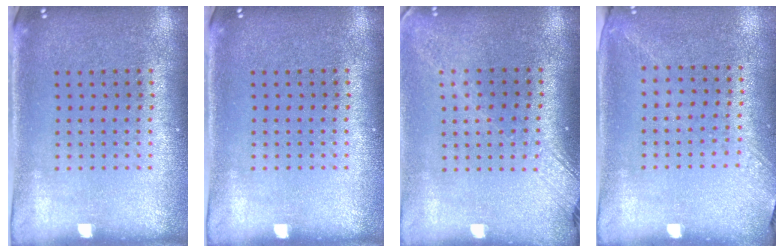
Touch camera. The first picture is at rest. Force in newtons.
{"total": 0.0}
{"total": 2.1, "press": 1.6, "slide": 1.4}
{"total": 1.3, "press": 1.0, "slide": 0.8}